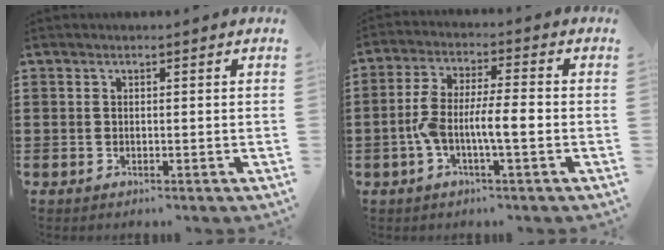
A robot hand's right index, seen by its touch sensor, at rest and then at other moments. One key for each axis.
{"total": 7.2, "fx": -2.0, "fy": 1.9, "fz": 6.7, "tx": -0.144, "ty": -0.004, "tz": -0.045}